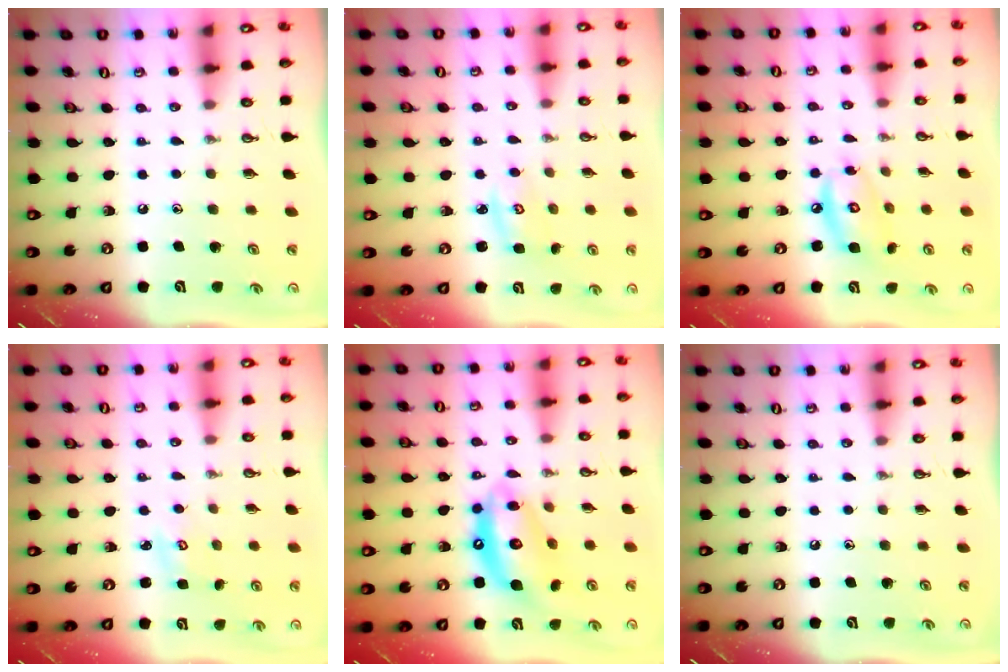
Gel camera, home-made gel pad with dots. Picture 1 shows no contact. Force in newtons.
{"total": 2.8, "press": 2.8, "slide": 0.2}
{"total": 9.5, "press": 9.4, "slide": 0.7}
{"total": 2.0, "press": 2.0, "slide": 0.1}
{"total": 13.8, "press": 13.8, "slide": 1.5}
{"total": 0.0}